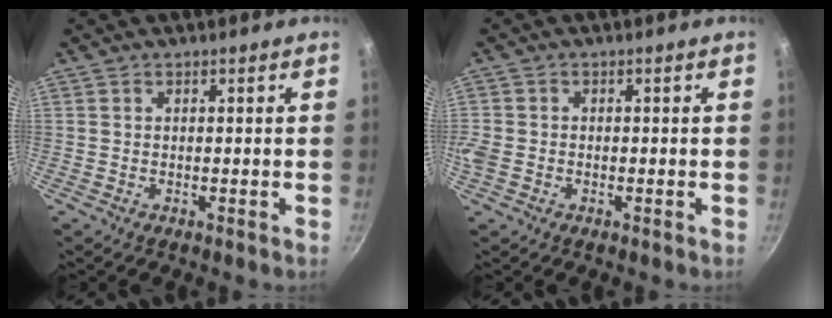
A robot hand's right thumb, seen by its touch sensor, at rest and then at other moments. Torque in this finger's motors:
{"motor_torque": [-0.32, 0.05, -0.19, -0.69, -0.02]}